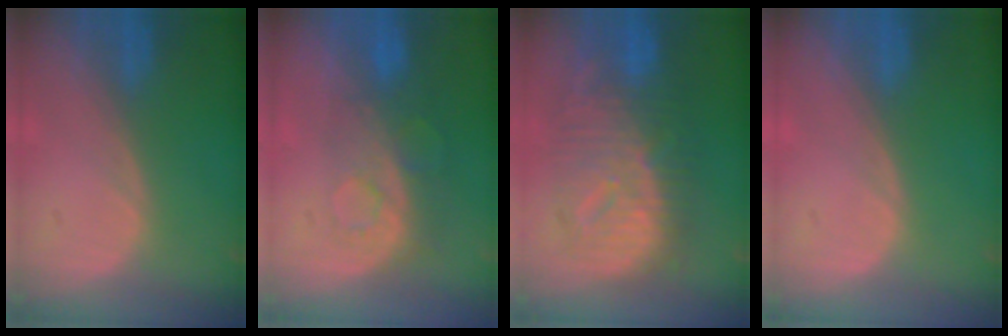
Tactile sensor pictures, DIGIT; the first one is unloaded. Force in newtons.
{"total": 8.5, "press": 7.2, "slide": 4.6}
{"total": 12.3, "press": 12.3, "slide": 1.1}
{"total": 0.0}